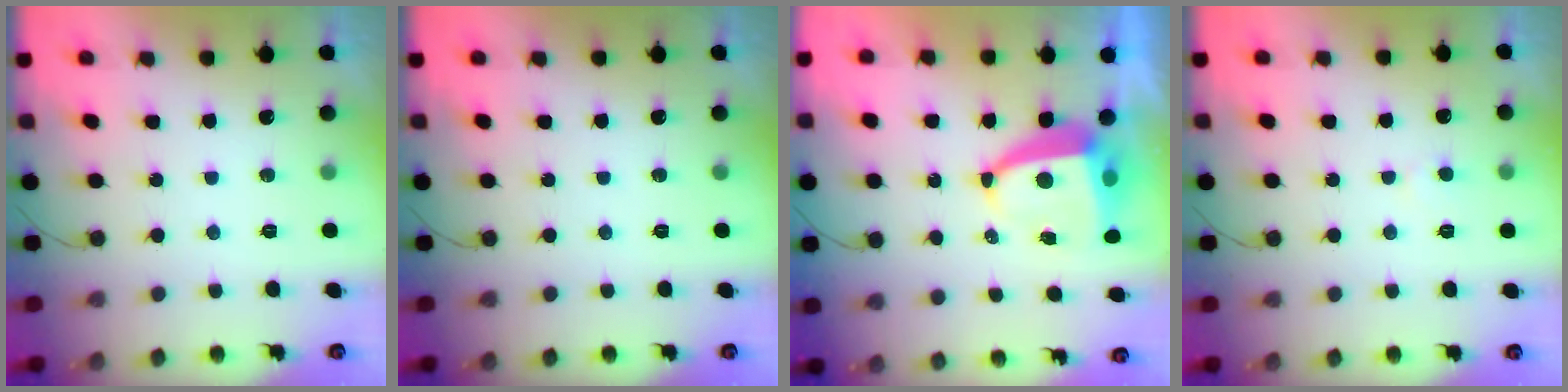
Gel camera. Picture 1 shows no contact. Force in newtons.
{"total": 0.0}
{"total": 7.3, "press": 7.3, "slide": 1.0}
{"total": 3.2, "press": 3.2, "slide": 0.2}